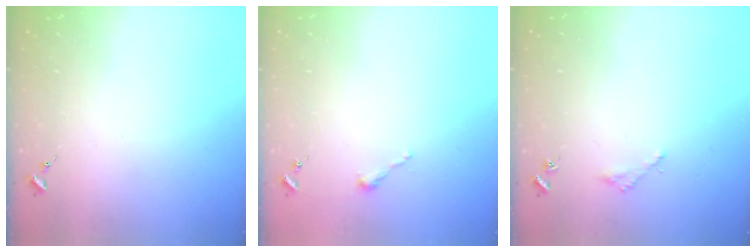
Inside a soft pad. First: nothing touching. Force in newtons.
{"total": 2.5, "press": 2.5, "slide": 0.2}
{"total": 1.6, "press": 1.6, "slide": 0.2}